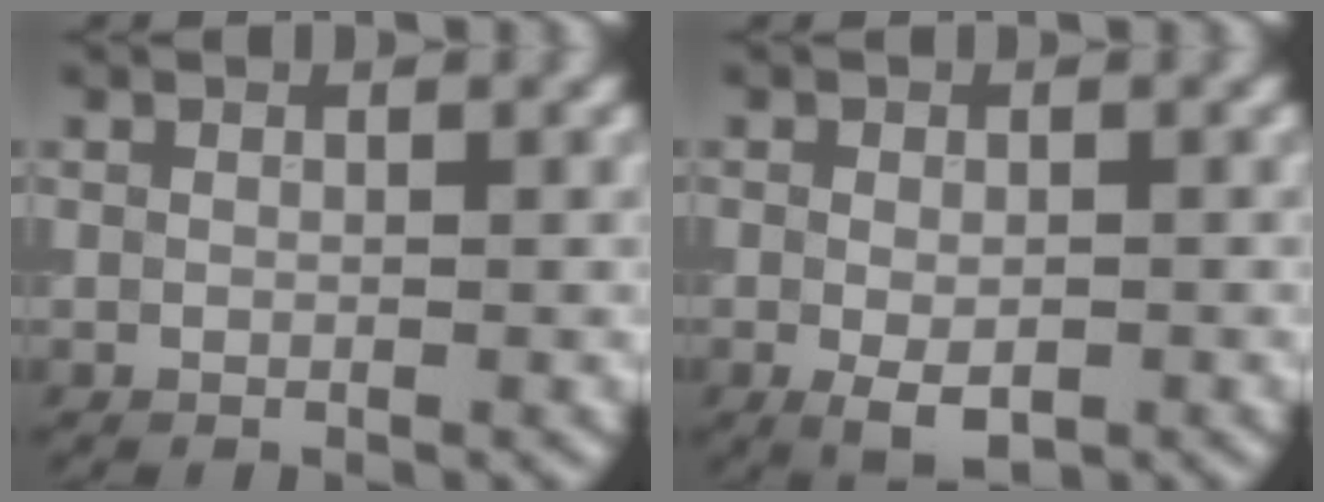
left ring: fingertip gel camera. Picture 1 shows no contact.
{"total": 3.1, "force": [-1.0, 1.7, 2.4], "torque": [-0.041, -0.009, -0.014]}